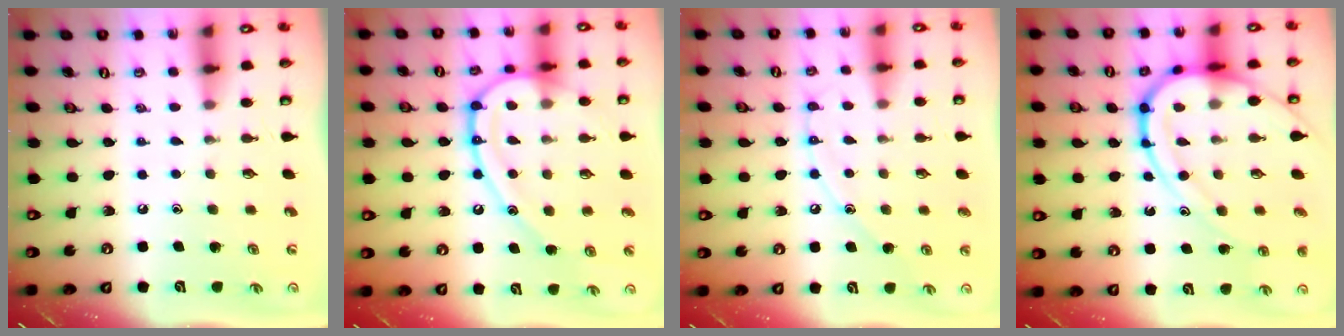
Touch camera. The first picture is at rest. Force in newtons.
{"total": 16.7, "press": 16.6, "slide": 1.6}
{"total": 8.5, "press": 8.5, "slide": 0.6}
{"total": 17.3, "press": 17.2, "slide": 1.7}